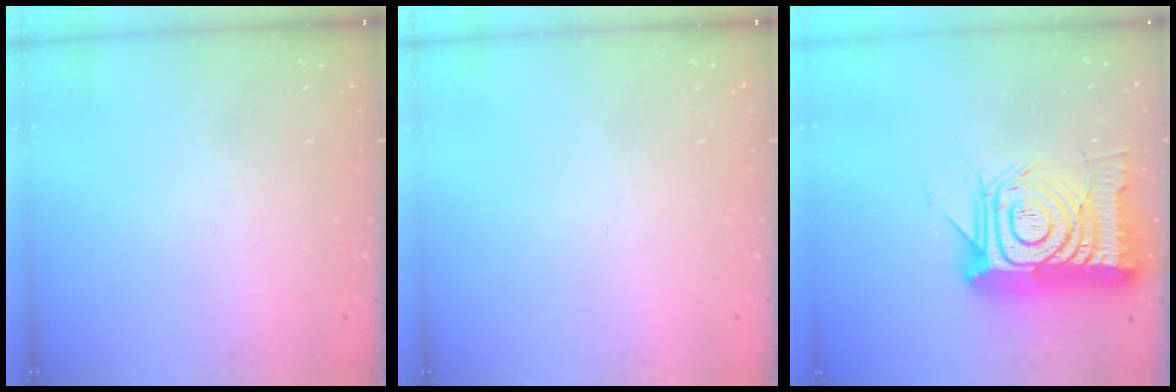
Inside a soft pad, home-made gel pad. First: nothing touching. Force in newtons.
{"total": 0.0}
{"total": 21.9, "press": 21.9, "slide": 1.5}